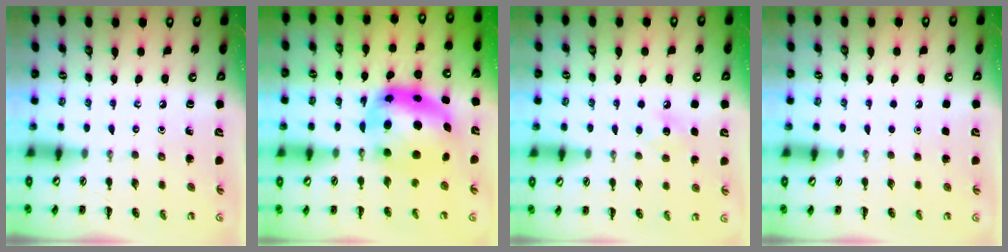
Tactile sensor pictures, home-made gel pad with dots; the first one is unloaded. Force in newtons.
{"total": 9.5, "press": 9.1, "slide": 2.8}
{"total": 7.4, "press": 7.2, "slide": 2.0}
{"total": 1.6, "press": 1.6, "slide": 0.1}